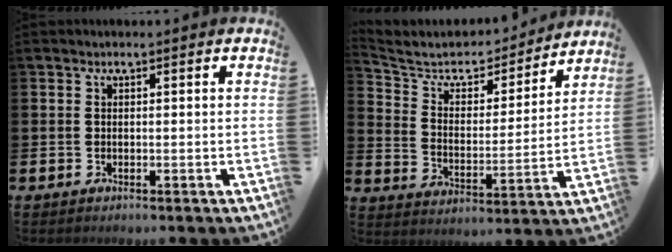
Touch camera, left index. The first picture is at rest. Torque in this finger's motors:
{"motor_torque": [-0.31, -0.15, -0.14, 0.02]}